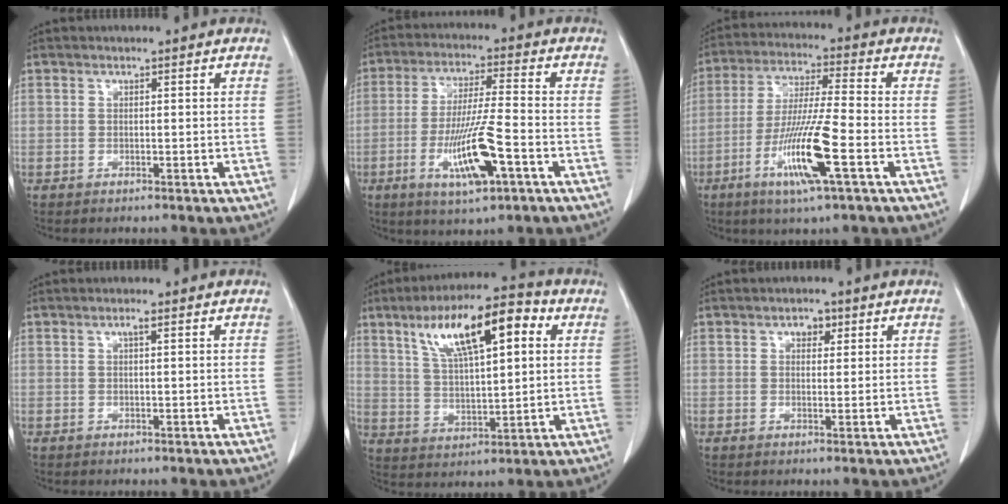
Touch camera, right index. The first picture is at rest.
{"total": 12.4, "force": [-4.6, 1.0, 11.4], "torque": [-0.224, -0.018, -0.080]}
{"total": 13.3, "force": [-5.1, 0.4, 12.3], "torque": [-0.244, -0.021, -0.096]}
{"total": 1.4, "force": [0.6, 0.4, 1.2], "torque": [-0.025, 0.004, 0.011]}
{"total": 15.9, "force": [6.4, 4.7, 13.7], "torque": [-0.237, 0.031, 0.110]}
{"total": 3.0, "force": [1.4, 1.9, 1.8], "torque": [-0.035, 0.009, 0.024]}